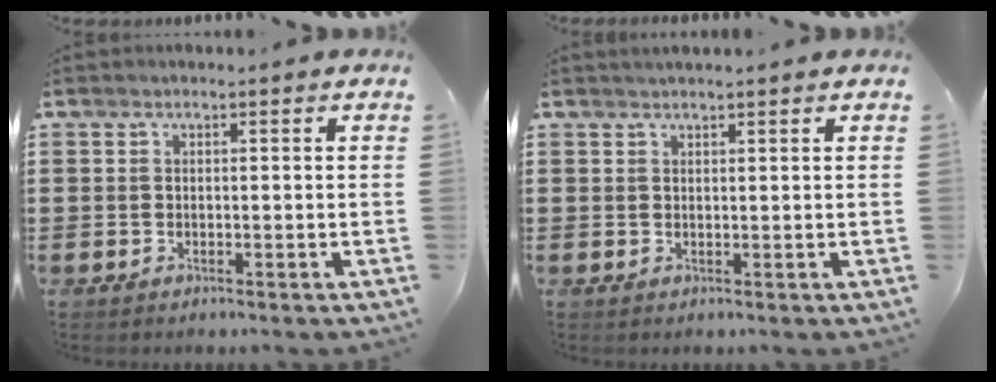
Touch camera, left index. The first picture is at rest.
{"total": 1.0, "force": [1.0, 0.2, 0.2], "torque": [-0.005, 0.000, 0.019]}